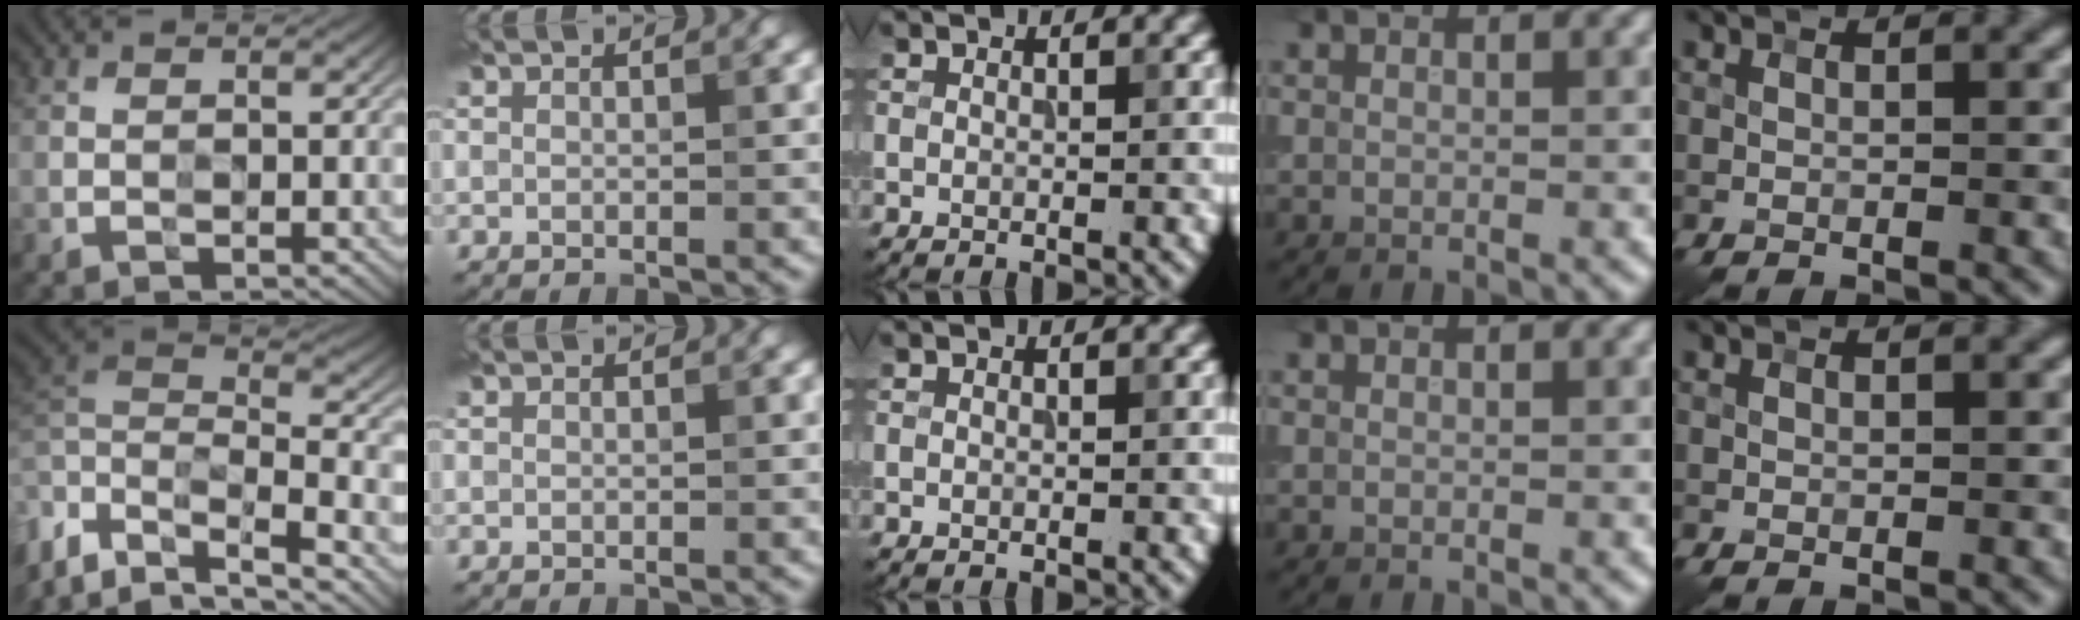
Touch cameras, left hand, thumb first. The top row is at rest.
{"thumb": {"total": 10.7, "force": [-4.0, 5.3, 8.4], "torque": [-0.206, 0.003, -0.083]}}